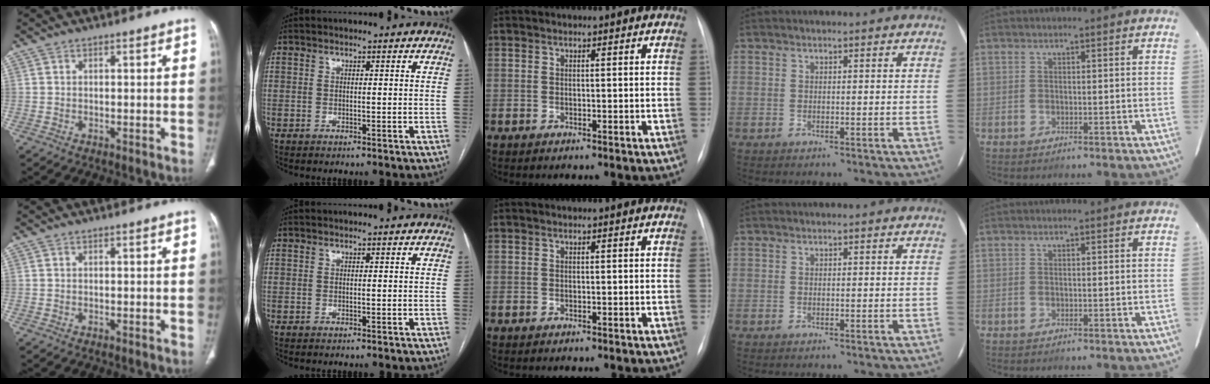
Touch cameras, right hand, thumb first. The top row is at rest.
{}